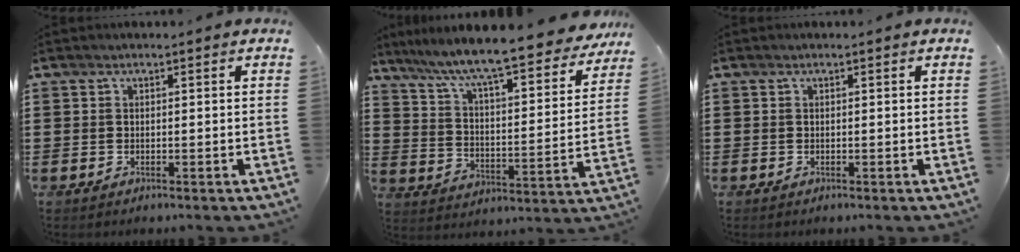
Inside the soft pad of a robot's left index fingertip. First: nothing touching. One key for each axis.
{"total": 9.0, "fx": 7.9, "fy": -0.1, "fz": 4.4, "tx": -0.116, "ty": -0.058, "tz": 0.127}
{"total": 0.0}